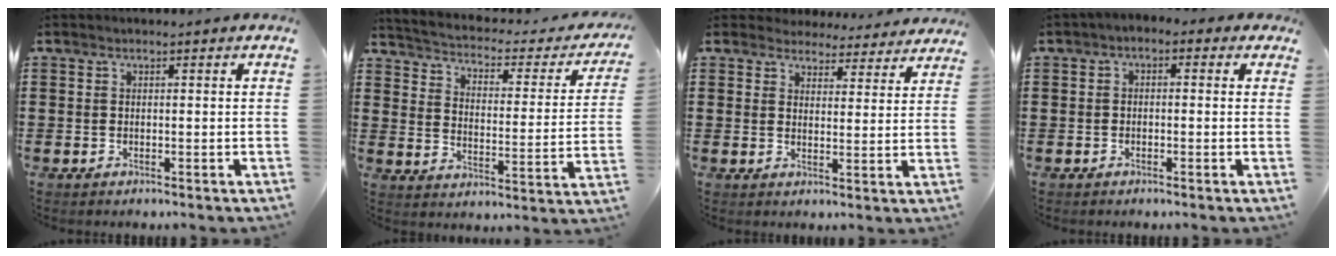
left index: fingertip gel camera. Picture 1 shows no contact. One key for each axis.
{"total": 1.7, "fx": 1.5, "fy": 0.4, "fz": 0.6, "tx": -0.030, "ty": -0.024, "tz": 0.014}
{"total": 4.2, "fx": 4.1, "fy": 0.8, "fz": 0.3, "tx": -0.024, "ty": -0.016, "tz": 0.074}
{"total": 1.6, "fx": -1.3, "fy": 0.7, "fz": 0.6, "tx": -0.020, "ty": 0.003, "tz": -0.032}